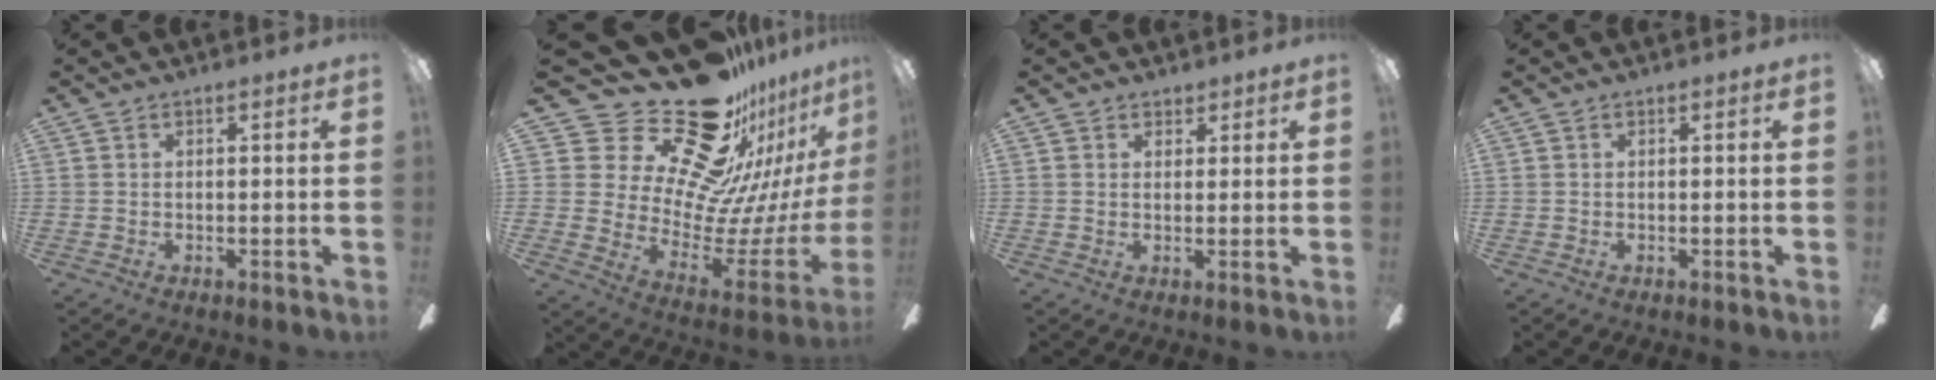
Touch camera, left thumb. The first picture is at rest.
{"total": 31.1, "force": [21.4, 15.5, 16.4], "torque": [-0.279, -0.185, 0.409]}
{"total": 2.3, "force": [1.7, 1.5, 0.1], "torque": [0.011, -0.004, 0.030]}
{"total": 0.0}